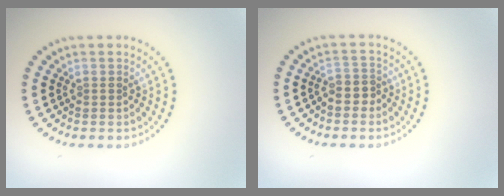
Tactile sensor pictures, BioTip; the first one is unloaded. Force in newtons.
{"total": 1.7, "press": 1.3, "slide": 1.1}